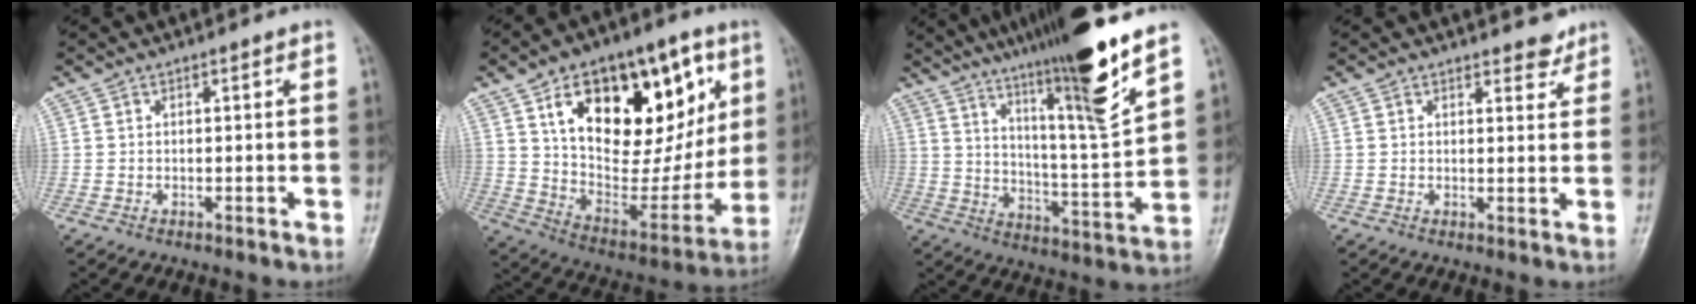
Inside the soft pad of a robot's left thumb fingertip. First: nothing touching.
{"total": 28.4, "force": [11.6, 15.4, 20.8], "torque": [-0.272, -0.013, 0.197]}
{"total": 18.3, "force": [12.5, 0.4, 13.4], "torque": [-0.200, -0.070, 0.207]}
{"total": 2.8, "force": [2.5, 1.2, 0.7], "torque": [0.008, -0.019, 0.028]}